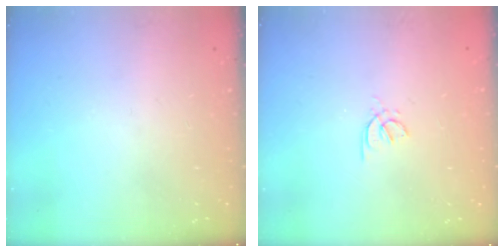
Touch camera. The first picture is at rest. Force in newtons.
{"total": 1.2, "press": 1.2, "slide": 0.4}